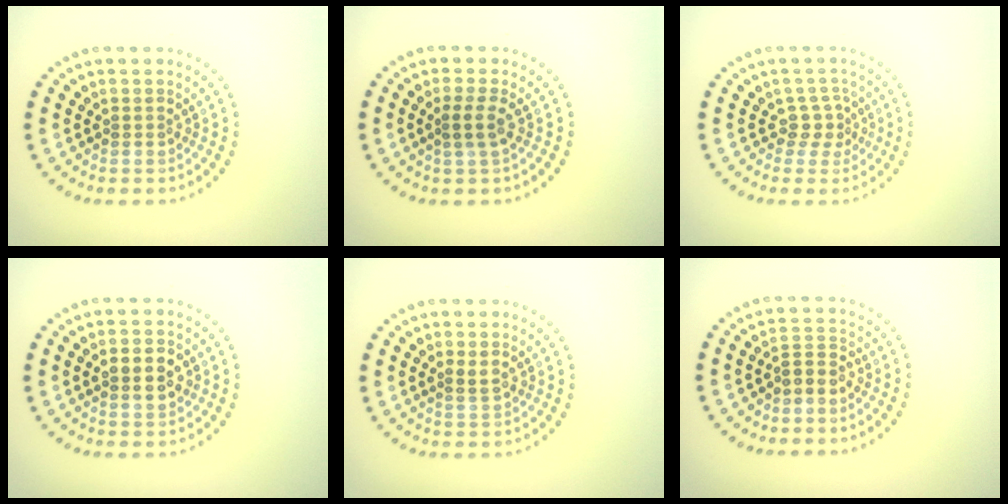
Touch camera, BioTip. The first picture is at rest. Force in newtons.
{"total": 1.7, "press": 1.5, "slide": 0.9}
{"total": 1.9, "press": 1.3, "slide": 1.3}
{"total": 3.1, "press": 3.1, "slide": 0.1}
{"total": 1.0, "press": 0.9, "slide": 0.4}
{"total": 2.0, "press": 1.4, "slide": 1.4}